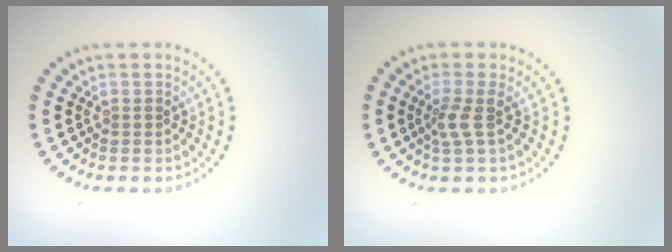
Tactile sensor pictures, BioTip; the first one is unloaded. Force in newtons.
{"total": 1.9, "press": 1.4, "slide": 1.3}